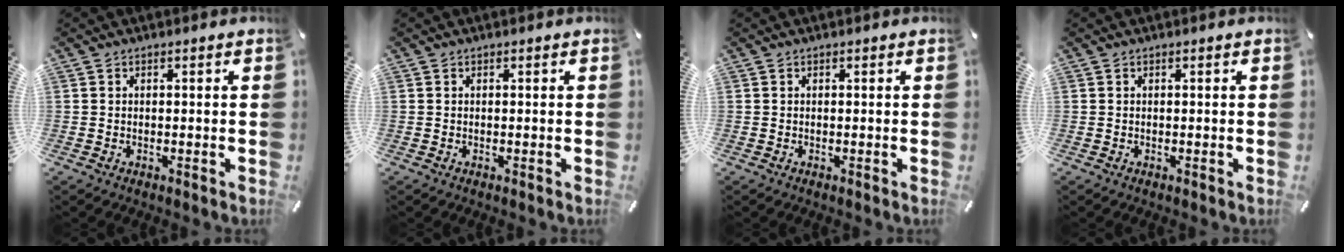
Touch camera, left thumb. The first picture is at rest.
{"total": 0.0}
{"total": 0.0}
{"total": 0.0}